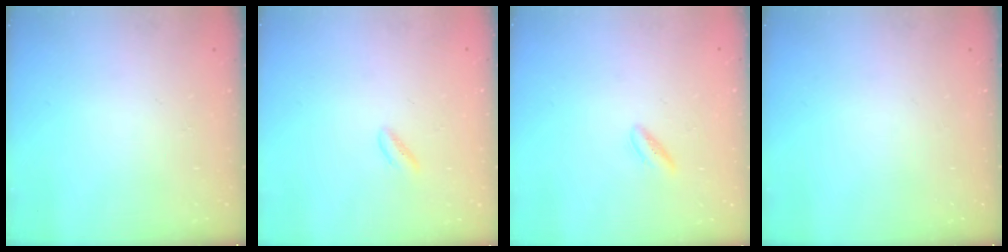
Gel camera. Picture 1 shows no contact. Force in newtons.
{"total": 1.0, "press": 0.8, "slide": 0.6}
{"total": 2.1, "press": 1.9, "slide": 0.9}
{"total": 0.0}